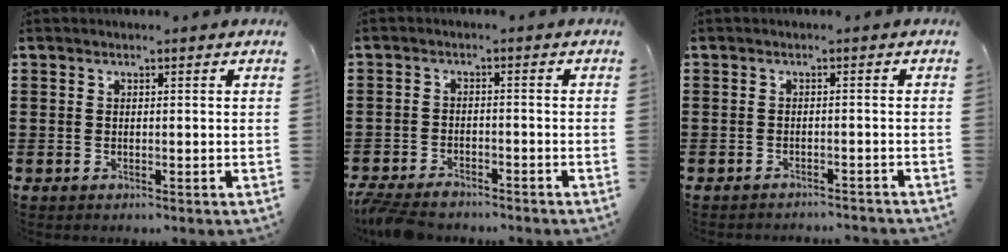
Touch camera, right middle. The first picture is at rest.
{"total": 3.3, "force": [-3.2, 0.6, 0.8], "torque": [-0.030, -0.001, -0.071]}
{"total": 1.4, "force": [-1.3, -0.1, 0.1], "torque": [-0.006, 0.002, -0.028]}